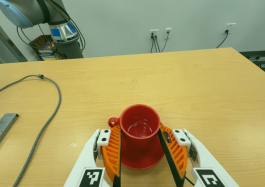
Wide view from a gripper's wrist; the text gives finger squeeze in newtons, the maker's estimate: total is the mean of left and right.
{"total": 2.7, "left": 2.1, "right": 3.2}